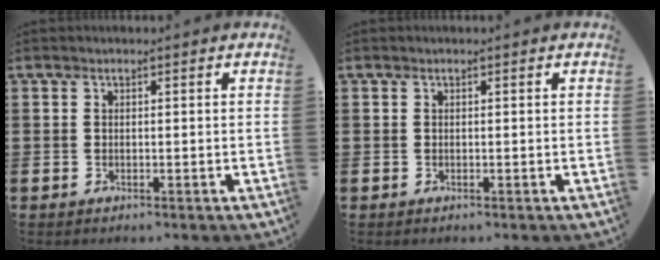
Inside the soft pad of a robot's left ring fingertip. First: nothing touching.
{"total": 0.0}